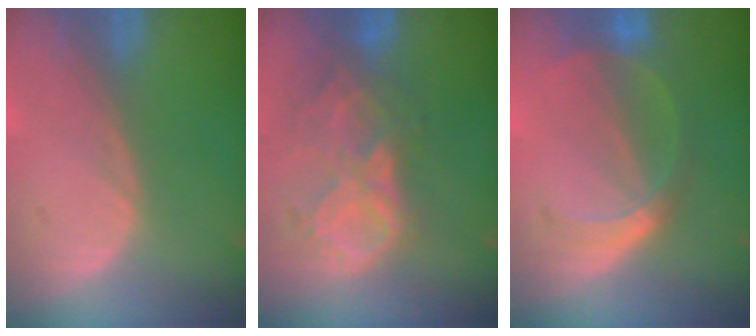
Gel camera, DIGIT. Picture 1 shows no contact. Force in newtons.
{"total": 9.1, "press": 7.9, "slide": 4.5}
{"total": 5.5, "press": 5.2, "slide": 1.8}